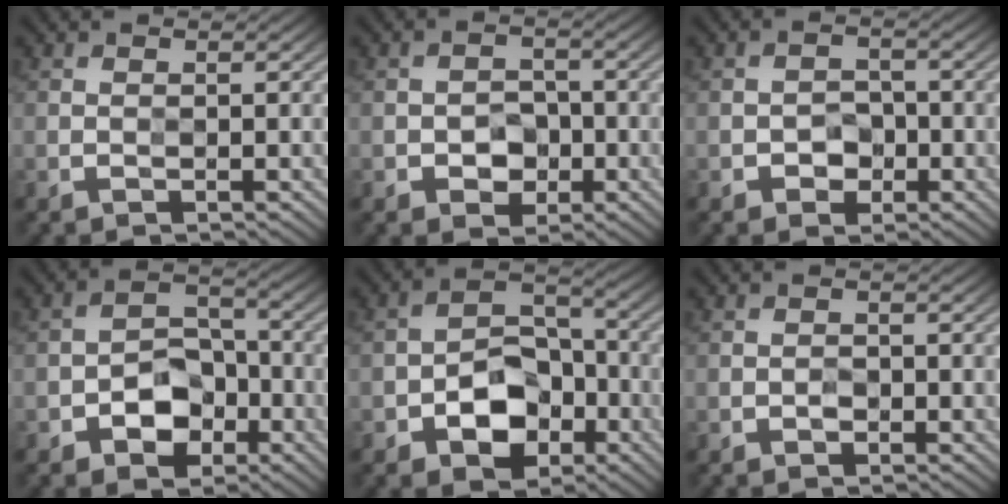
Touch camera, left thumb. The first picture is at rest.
{"total": 3.5, "force": [-1.3, 2.7, 1.9], "torque": [-0.025, 0.000, -0.024]}
{"total": 2.8, "force": [-1.2, 2.2, 1.3], "torque": [-0.015, 0.002, -0.024]}
{"total": 6.6, "force": [-2.9, 4.4, 3.9], "torque": [-0.057, 0.004, -0.058]}
{"total": 8.7, "force": [-3.5, 5.8, 5.4], "torque": [-0.086, -0.001, -0.071]}
{"total": 1.0, "force": [-0.5, 0.6, 0.5], "torque": [-0.007, 0.000, -0.010]}